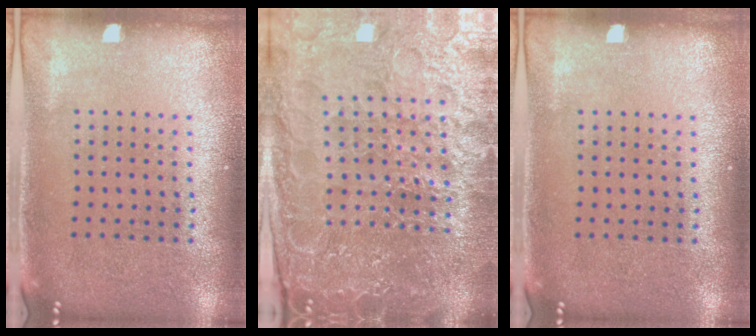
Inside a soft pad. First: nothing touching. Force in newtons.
{"total": 5.8, "press": 5.2, "slide": 2.6}
{"total": 0.0}